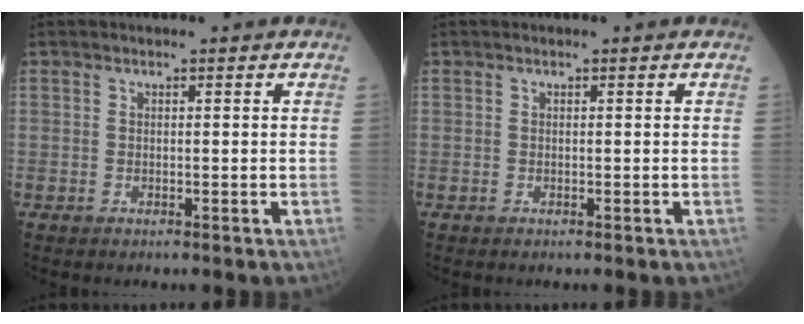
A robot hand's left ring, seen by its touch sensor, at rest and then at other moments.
{"total": 0.0}